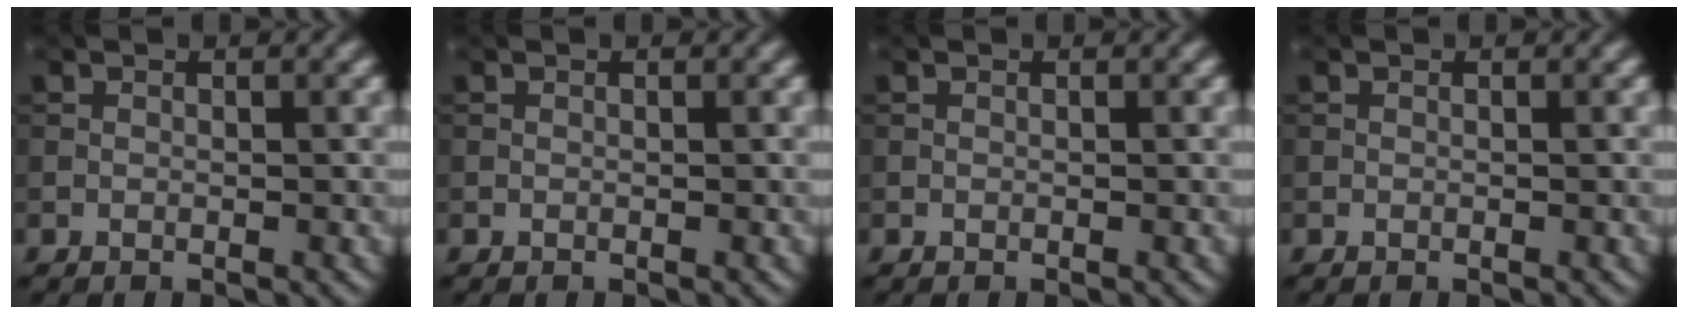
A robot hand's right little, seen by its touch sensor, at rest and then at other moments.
{"total": 0.0}
{"total": 0.0}
{"total": 0.0}